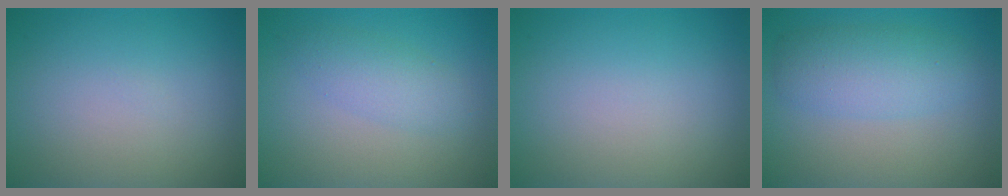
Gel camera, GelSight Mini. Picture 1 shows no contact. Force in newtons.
{"total": 2.5, "press": 2.5, "slide": 0.1}
{"total": 0.0}
{"total": 4.1, "press": 4.1, "slide": 0.2}